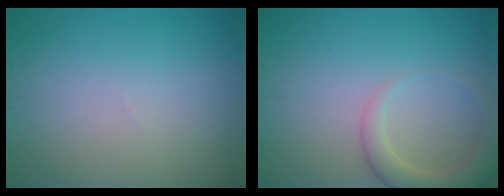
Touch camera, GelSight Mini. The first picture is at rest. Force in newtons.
{"total": 3.8, "press": 3.8, "slide": 0.4}